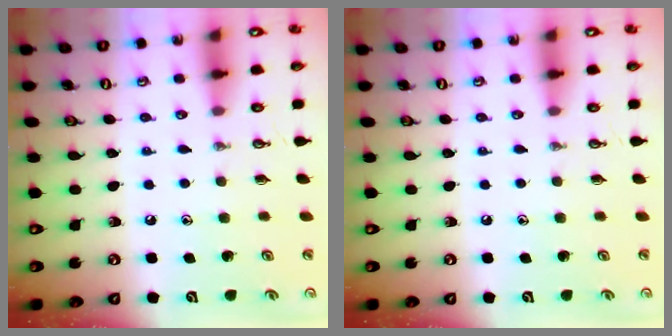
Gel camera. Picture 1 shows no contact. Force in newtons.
{"total": 0.0}